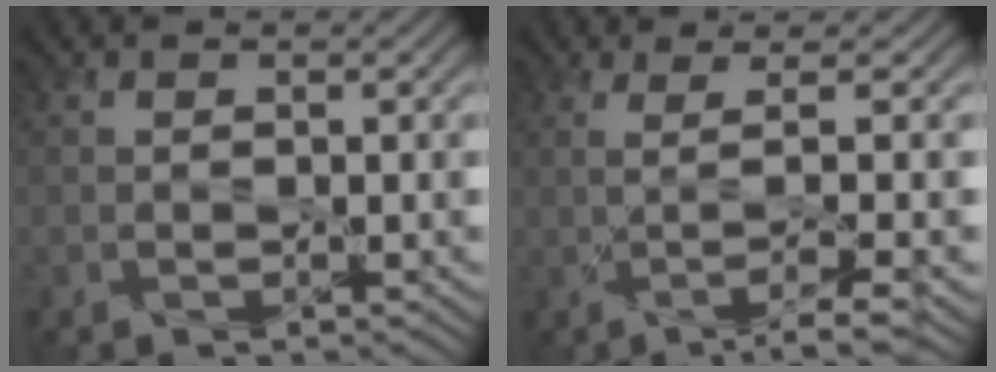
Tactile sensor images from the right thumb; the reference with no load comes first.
{"total": 4.6, "force": [0.0, 0.3, 4.6], "torque": [-0.088, 0.005, 0.000]}